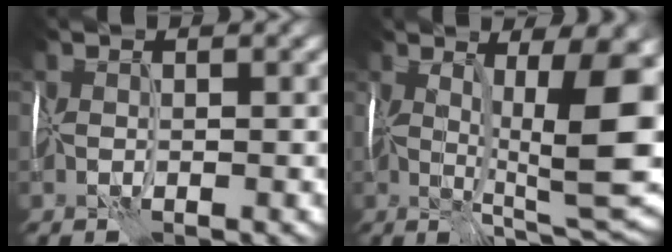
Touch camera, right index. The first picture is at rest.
{"total": 11.8, "force": [1.7, 2.8, 11.3], "torque": [-0.170, -0.011, 0.032]}